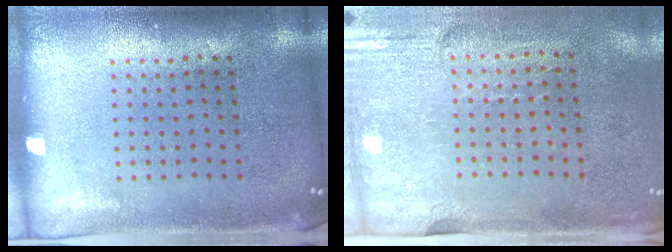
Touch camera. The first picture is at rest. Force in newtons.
{"total": 2.9, "press": 2.5, "slide": 1.5}